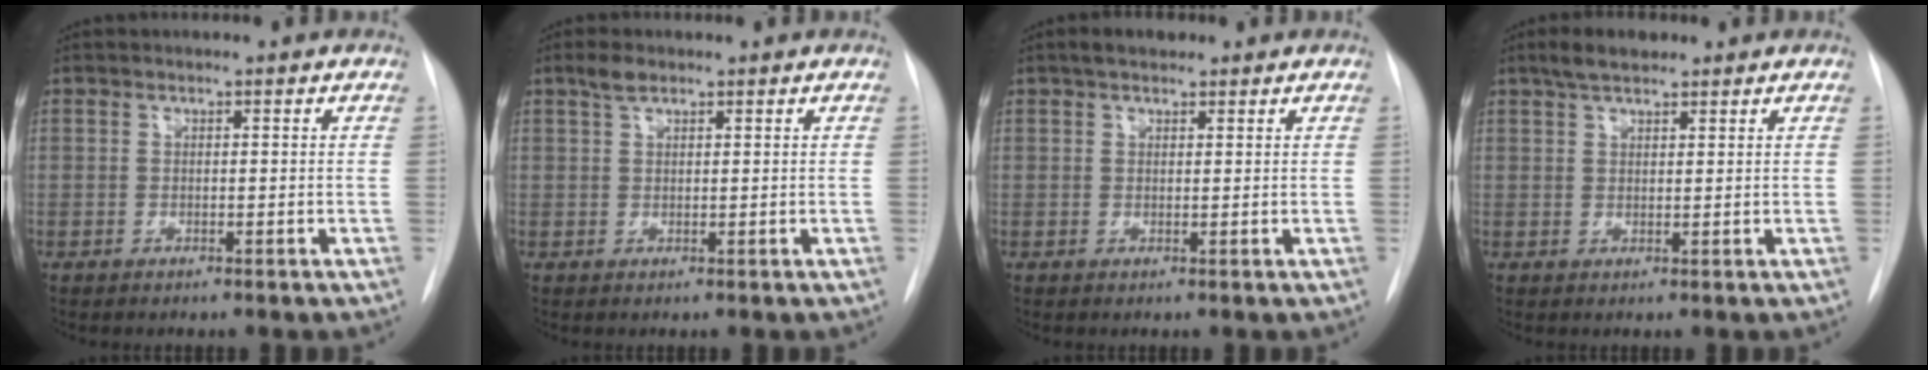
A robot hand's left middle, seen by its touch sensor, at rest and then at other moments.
{"total": 2.0, "force": [1.4, 0.8, 1.1], "torque": [-0.027, 0.008, 0.028]}
{"total": 2.7, "force": [2.0, 1.3, 1.4], "torque": [-0.029, 0.013, 0.030]}
{"total": 4.1, "force": [3.0, 1.5, 2.3], "torque": [-0.052, 0.012, 0.053]}